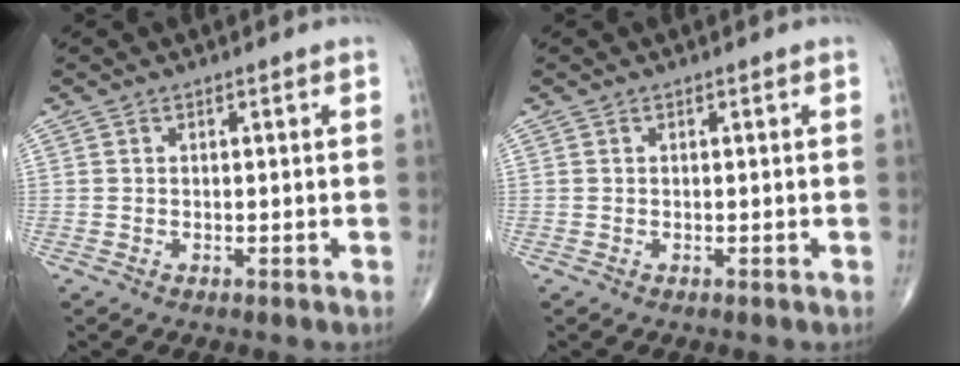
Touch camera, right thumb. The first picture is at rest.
{"total": 0.0}